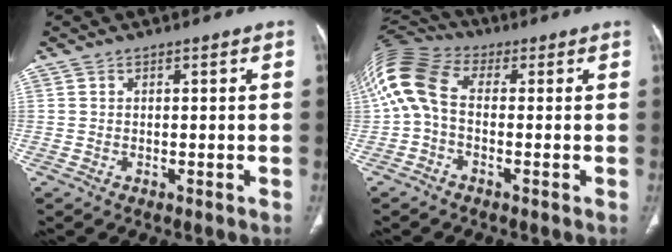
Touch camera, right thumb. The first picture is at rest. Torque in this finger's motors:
{"motor_torque": [-0.41, 1.37, 1.83, -0.01, 0.59]}